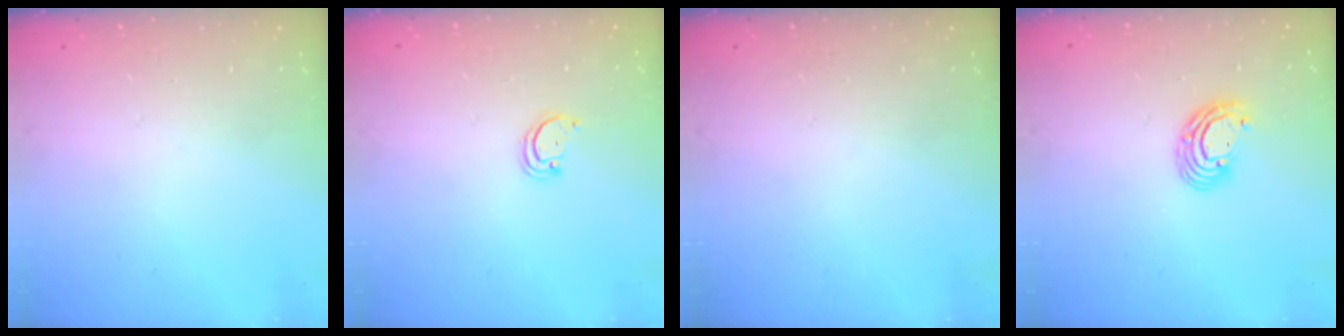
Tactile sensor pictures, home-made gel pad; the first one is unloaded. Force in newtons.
{"total": 1.8, "press": 1.8, "slide": 0.2}
{"total": 0.0}
{"total": 6.7, "press": 6.6, "slide": 0.7}